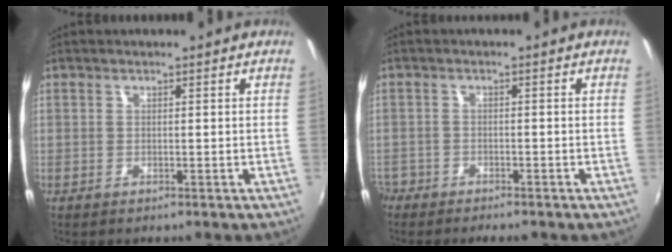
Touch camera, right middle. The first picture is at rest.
{"total": 4.8, "force": [-4.0, 2.4, 1.2], "torque": [-0.051, -0.014, -0.074]}